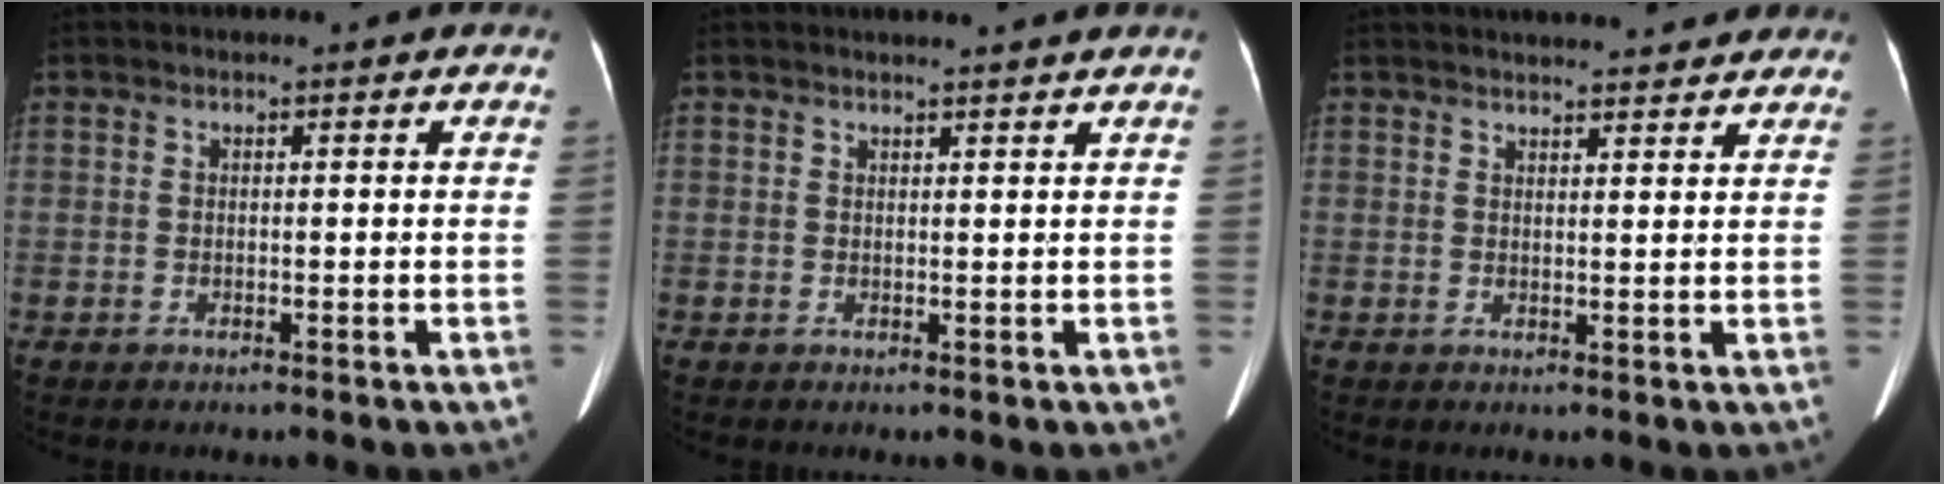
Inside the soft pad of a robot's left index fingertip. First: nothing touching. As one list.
[{"total": 4.2, "force": [3.9, -0.8, 1.4], "torque": [-0.012, 0.002, 0.041]}, {"total": 13.0, "force": [12.2, 1.9, 3.9], "torque": [-0.042, 0.017, 0.149]}]